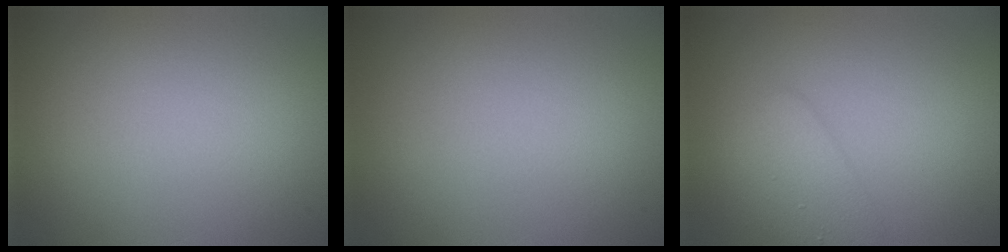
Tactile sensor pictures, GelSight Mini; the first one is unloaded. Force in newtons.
{"total": 0.0}
{"total": 2.8, "press": 2.8, "slide": 0.1}